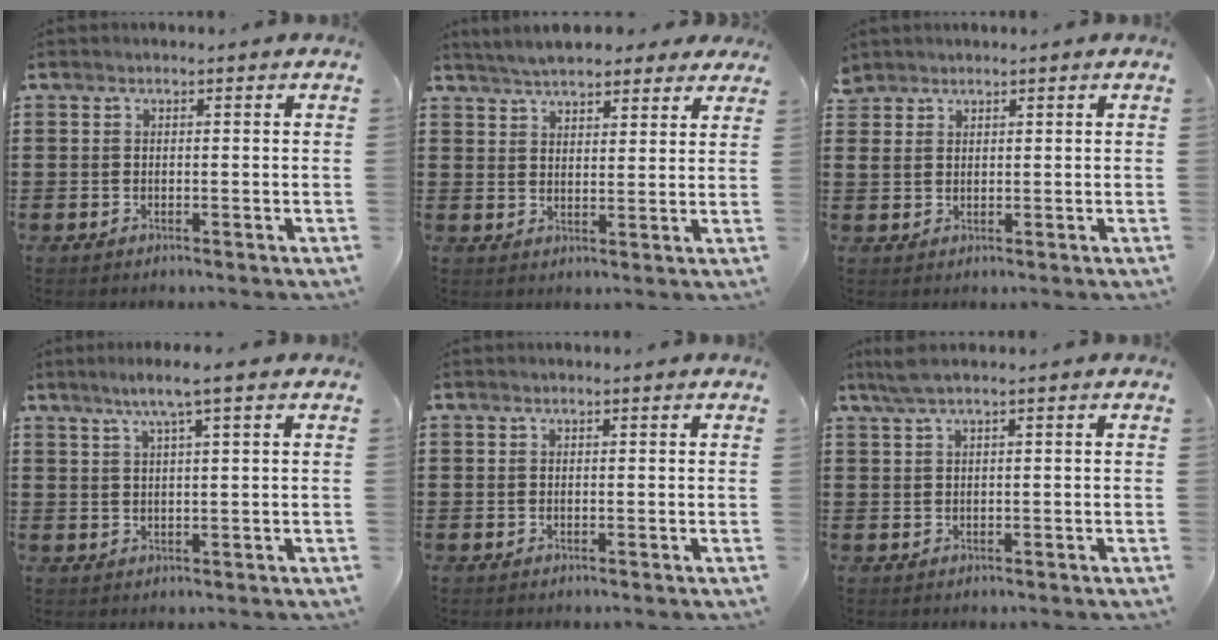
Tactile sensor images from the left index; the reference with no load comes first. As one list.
[{"total": 4.9, "force": [4.6, 1.4, 1.2], "torque": [-0.040, -0.006, 0.084]}, {"total": 1.9, "force": [1.5, 1.1, 0.1], "torque": [-0.008, 0.004, 0.031]}, {"total": 3.8, "force": [2.2, -0.3, 3.1], "torque": [-0.064, 0.002, 0.036]}, {"total": 0.0}, {"total": 2.0, "force": [1.0, 0.0, 1.8], "torque": [-0.036, -0.001, 0.017]}]